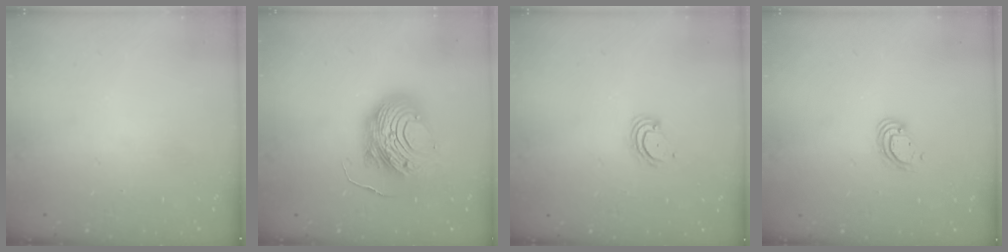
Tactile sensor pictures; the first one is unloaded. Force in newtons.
{"total": 15.5, "press": 15.4, "slide": 1.3}
{"total": 2.3, "press": 2.3, "slide": 0.2}
{"total": 4.6, "press": 4.6, "slide": 0.2}